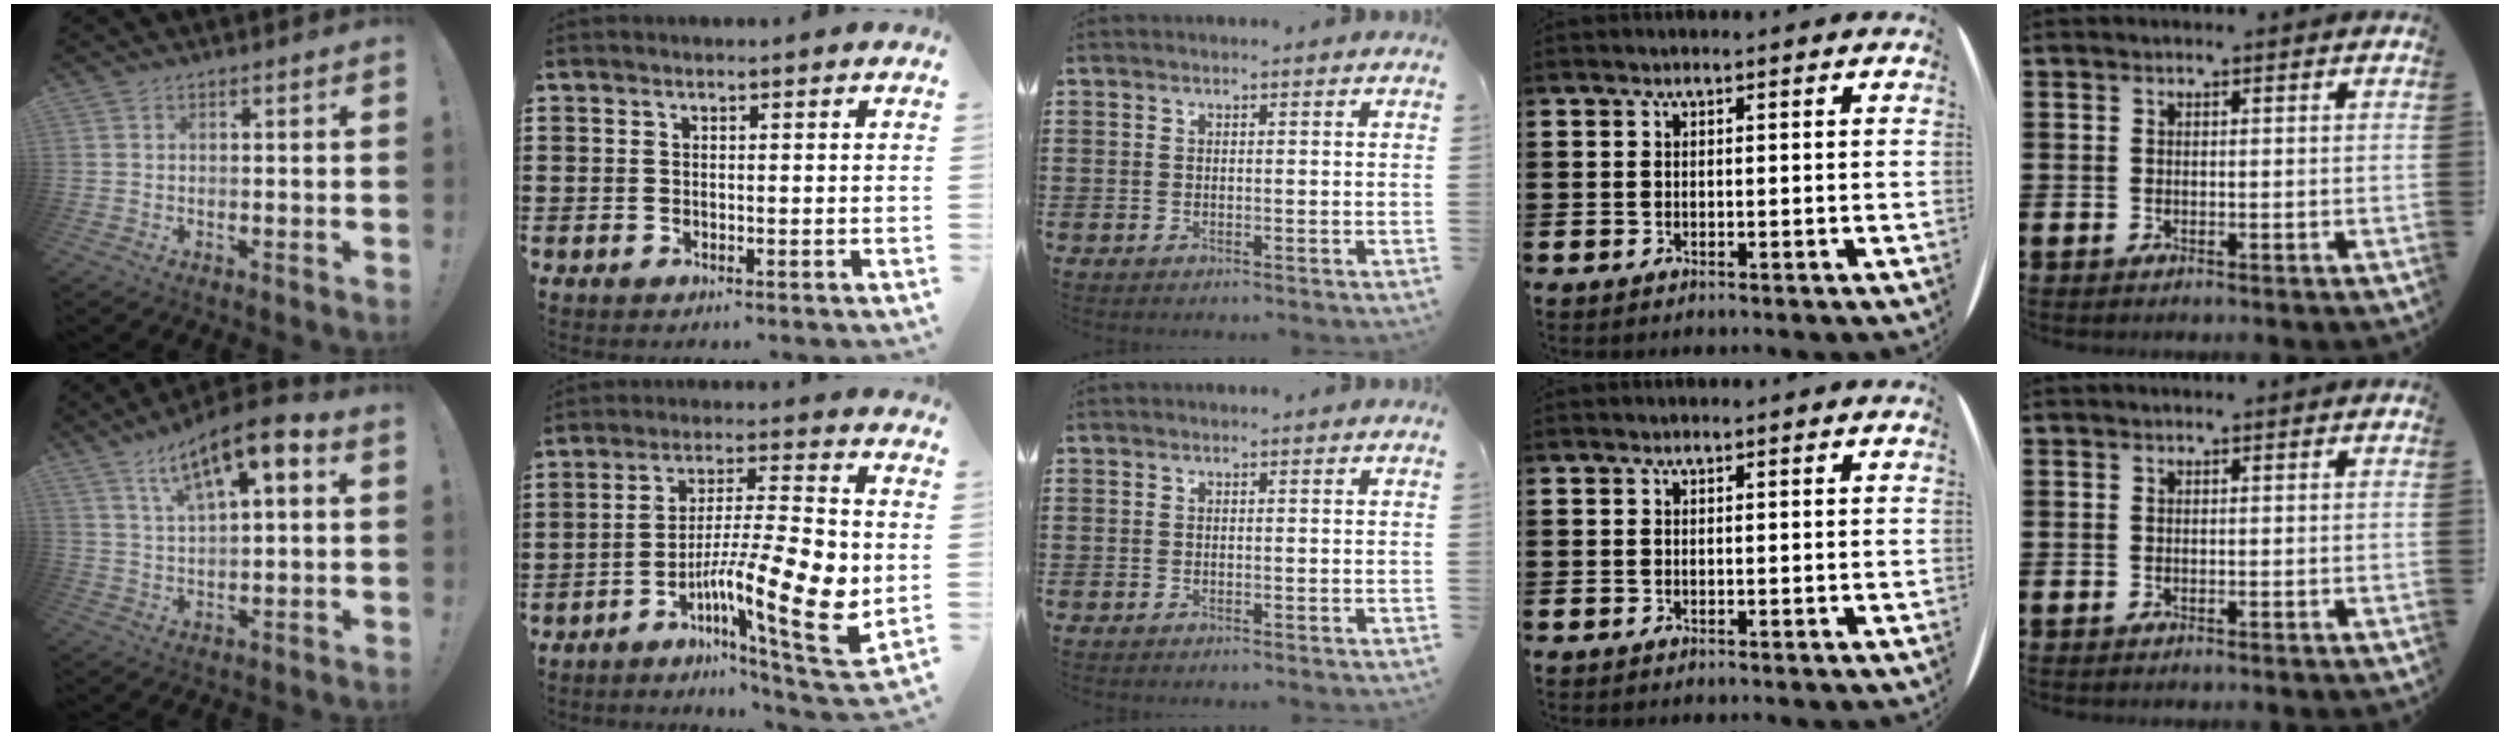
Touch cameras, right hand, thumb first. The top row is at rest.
{"thumb": {"total": 10.5, "force": [5.9, 2.8, 8.3], "torque": [-0.141, -0.027, 0.099]}, "index": {"total": 14.4, "force": [-3.5, 2.7, 13.7], "torque": [-0.231, -0.015, -0.059]}}